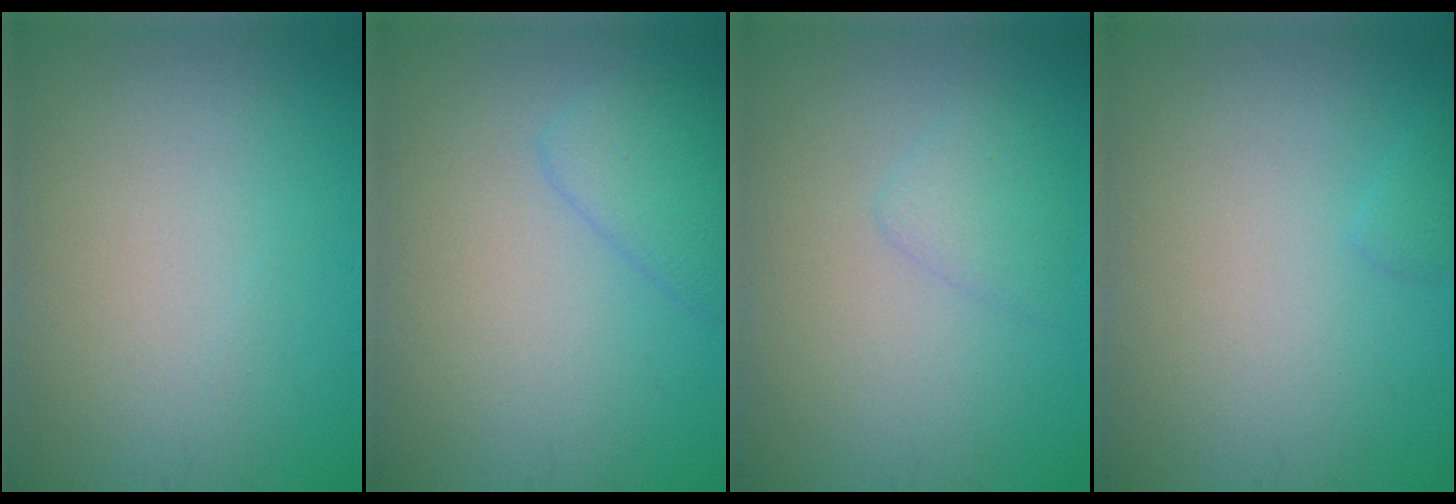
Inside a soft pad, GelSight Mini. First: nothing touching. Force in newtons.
{"total": 2.2, "press": 2.1, "slide": 0.2}
{"total": 1.6, "press": 1.6, "slide": 0.1}
{"total": 0.6, "press": 0.6, "slide": 0.0}